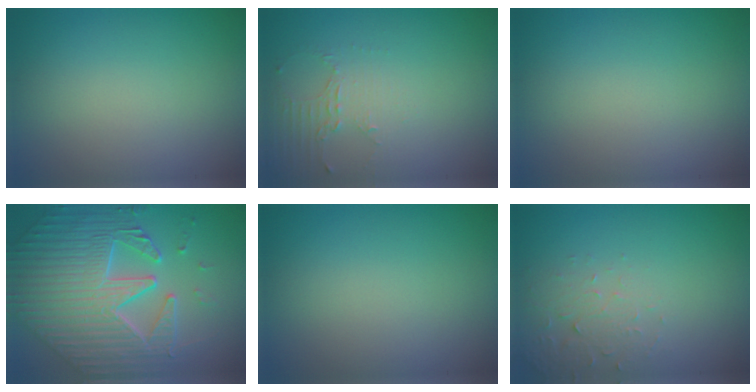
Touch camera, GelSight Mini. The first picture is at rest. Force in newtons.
{"total": 2.0, "press": 1.5, "slide": 1.4}
{"total": 0.0}
{"total": 6.8, "press": 5.9, "slide": 3.4}
{"total": 0.0}
{"total": 2.2, "press": 2.2, "slide": 0.4}